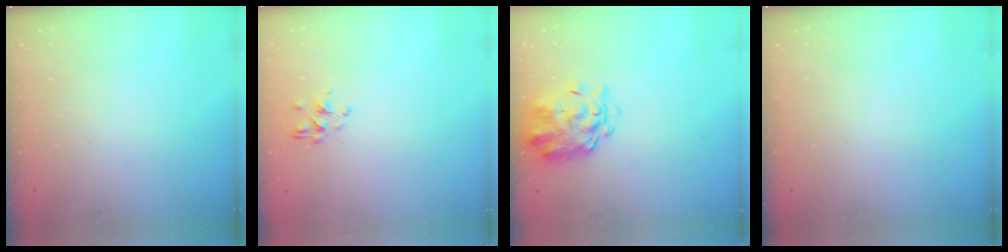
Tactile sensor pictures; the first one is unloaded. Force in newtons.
{"total": 2.3, "press": 2.1, "slide": 0.7}
{"total": 3.7, "press": 3.5, "slide": 1.3}
{"total": 0.0}